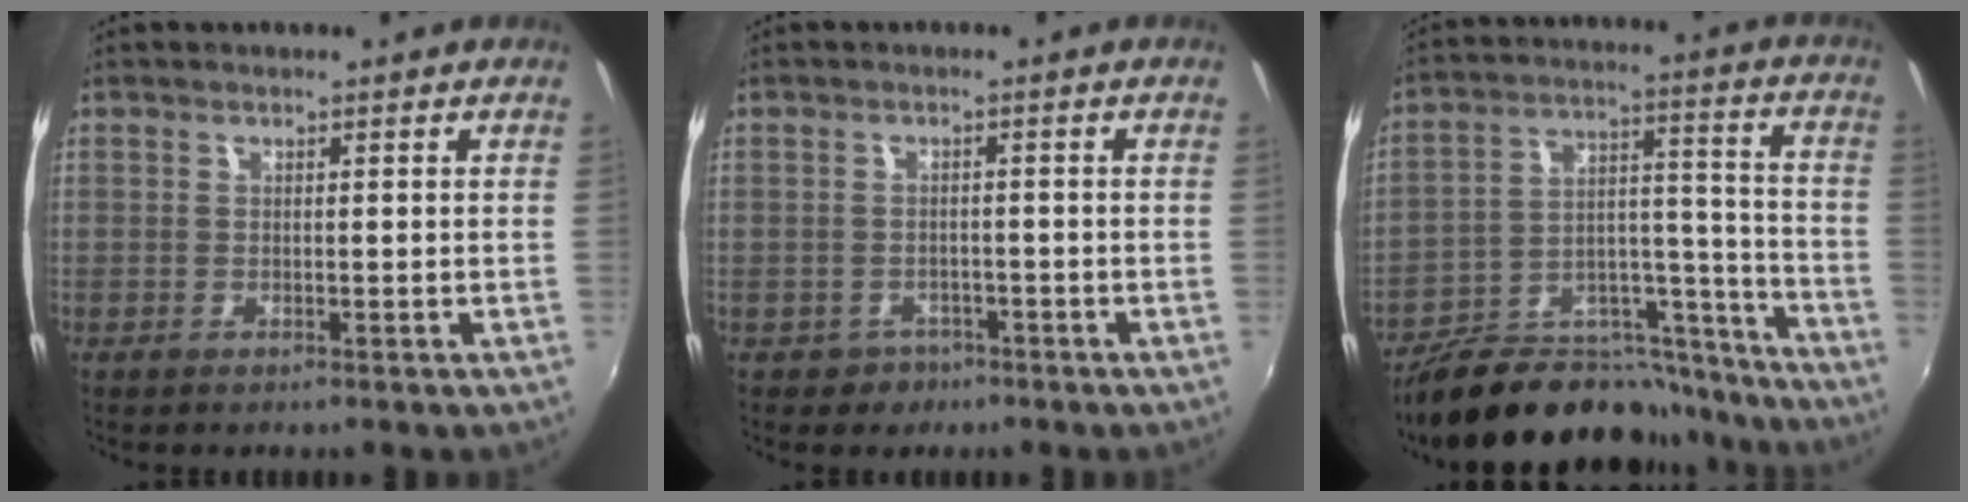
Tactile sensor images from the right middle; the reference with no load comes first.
{"total": 3.5, "force": [-2.0, 2.8, 0.3], "torque": [-0.017, 0.002, -0.028]}
{"total": 22.4, "force": [-19.2, 8.3, 8.0], "torque": [-0.125, 0.046, -0.274]}